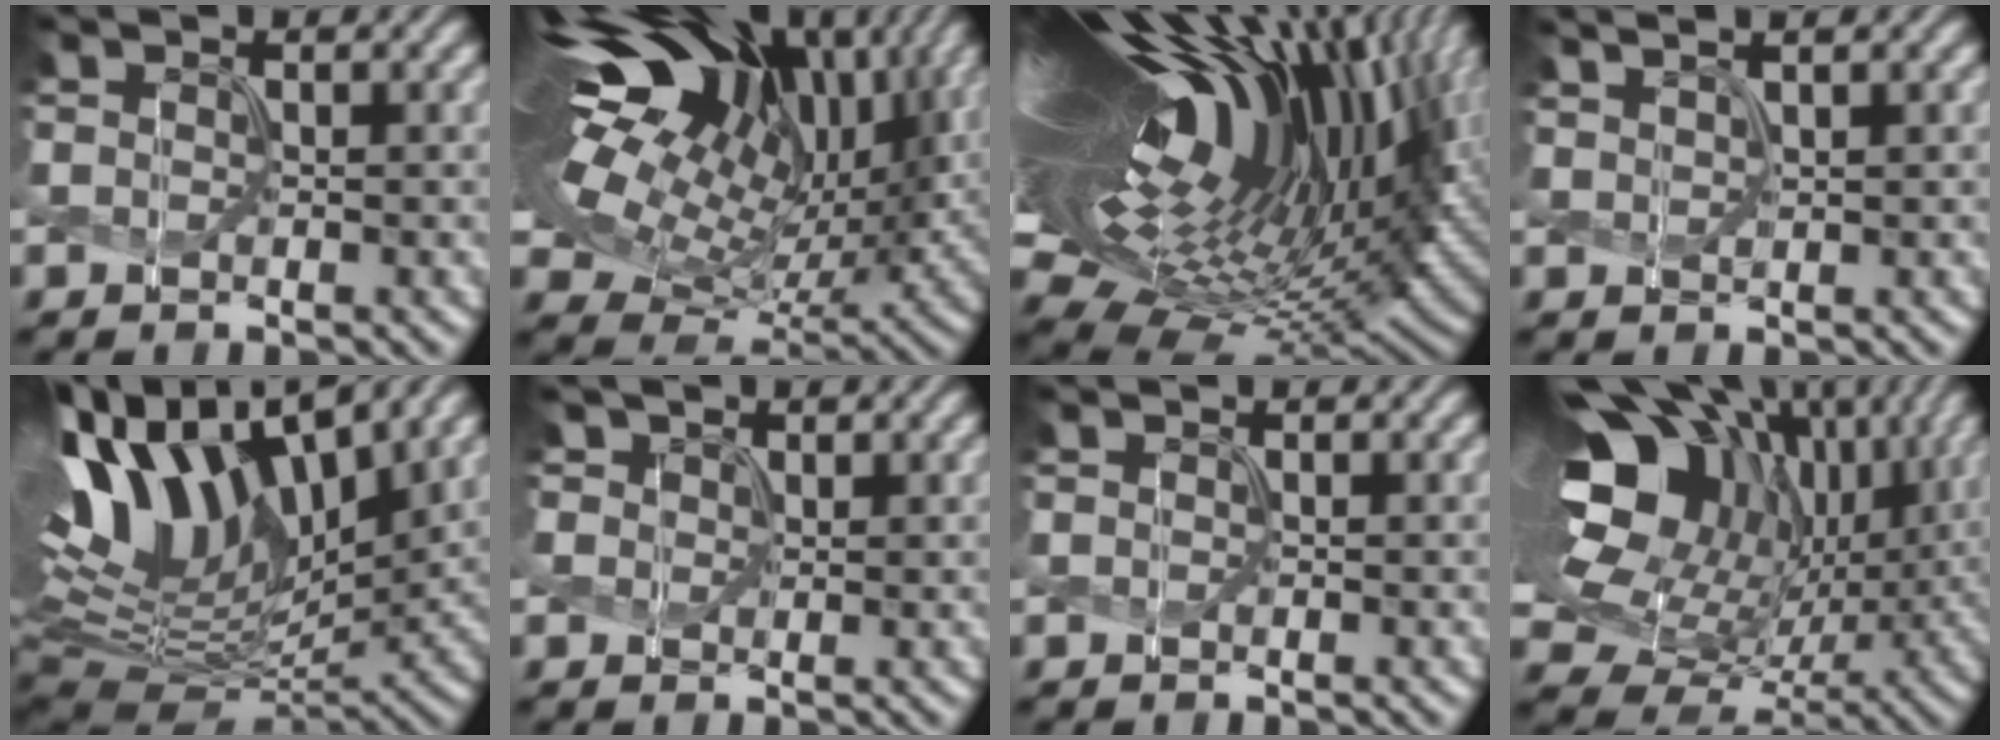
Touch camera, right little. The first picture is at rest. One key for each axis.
{"total": 17.1, "fx": 6.7, "fy": 10.0, "fz": 12.2, "tx": -0.272, "ty": 0.041, "tz": 0.109}
{"total": 21.0, "fx": 5.9, "fy": 8.8, "fz": 18.1, "tx": -0.295, "ty": 0.038, "tz": 0.080}
{"total": 2.7, "fx": 2.1, "fy": 0.6, "fz": 1.6, "tx": -0.015, "ty": 0.021, "tz": 0.012}
{"total": 14.7, "fx": 5.0, "fy": 7.7, "fz": 11.6, "tx": -0.233, "ty": 0.016, "tz": 0.091}
{"total": 2.0, "fx": 1.0, "fy": 1.6, "fz": 0.6, "tx": -0.021, "ty": 0.006, "tz": 0.012}
{"total": 0.0}
{"total": 18.0, "fx": 4.3, "fy": 12.3, "fz": 12.4, "tx": -0.227, "ty": 0.005, "tz": 0.107}